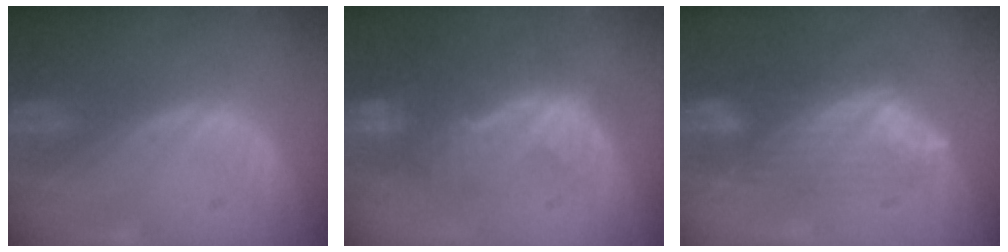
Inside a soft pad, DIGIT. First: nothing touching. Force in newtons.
{"total": 9.0, "press": 8.3, "slide": 3.4}
{"total": 7.0, "press": 6.8, "slide": 1.7}